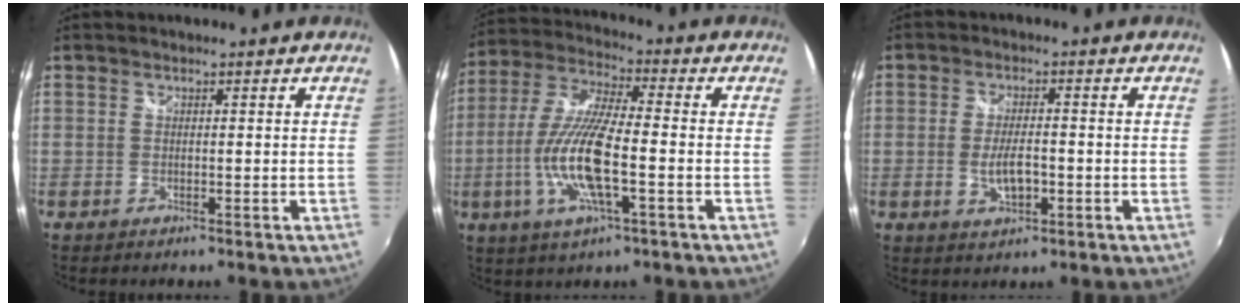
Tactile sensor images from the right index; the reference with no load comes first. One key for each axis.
{"total": 14.4, "fx": -3.5, "fy": 3.2, "fz": 13.6, "tx": -0.279, "ty": -0.010, "tz": -0.068}
{"total": 5.2, "fx": -1.2, "fy": 2.2, "fz": 4.5, "tx": -0.089, "ty": -0.005, "tz": -0.019}